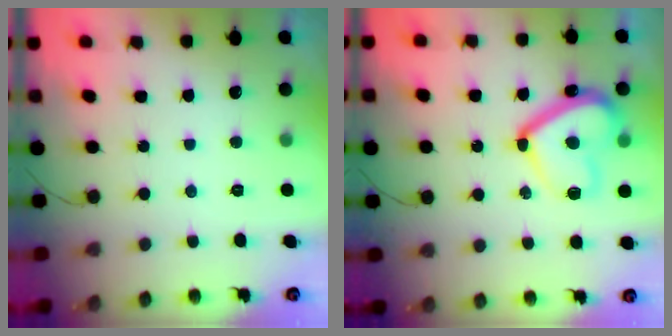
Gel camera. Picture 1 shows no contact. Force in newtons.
{"total": 16.0, "press": 15.9, "slide": 1.5}